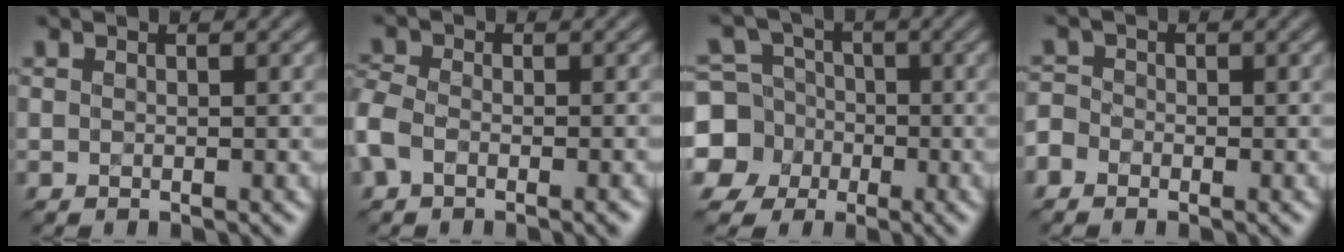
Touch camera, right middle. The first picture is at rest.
{"total": 3.5, "force": [-1.8, 1.9, 2.3], "torque": [-0.049, 0.009, -0.044]}
{"total": 8.1, "force": [-1.9, 7.7, 1.4], "torque": [-0.048, 0.007, -0.062]}
{"total": 1.4, "force": [-1.1, 0.9, 0.2], "torque": [-0.006, 0.009, -0.025]}